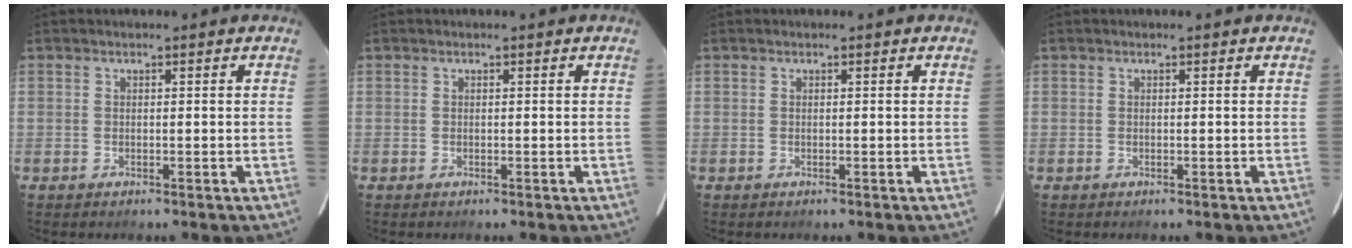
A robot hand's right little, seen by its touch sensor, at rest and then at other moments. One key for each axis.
{"total": 0.0}
{"total": 0.0}
{"total": 0.0}